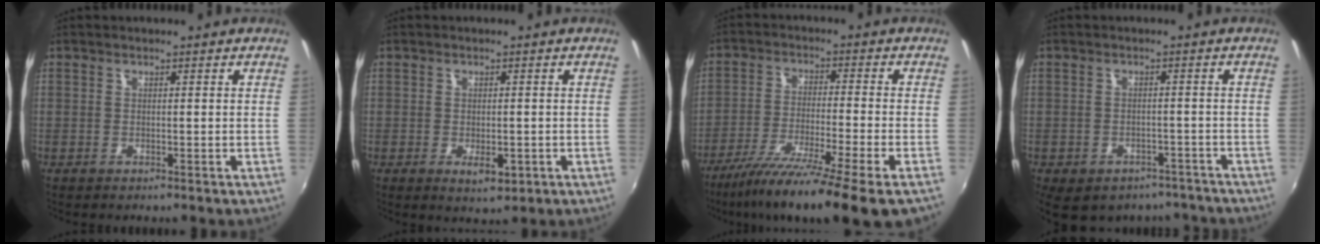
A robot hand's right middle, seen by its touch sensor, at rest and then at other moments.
{"total": 3.3, "force": [-1.0, 1.7, 2.6], "torque": [-0.045, -0.009, -0.012]}
{"total": 18.1, "force": [-13.6, -1.0, 11.8], "torque": [-0.215, -0.062, -0.219]}
{"total": 13.7, "force": [-10.1, 7.4, 5.6], "torque": [-0.125, -0.009, -0.121]}